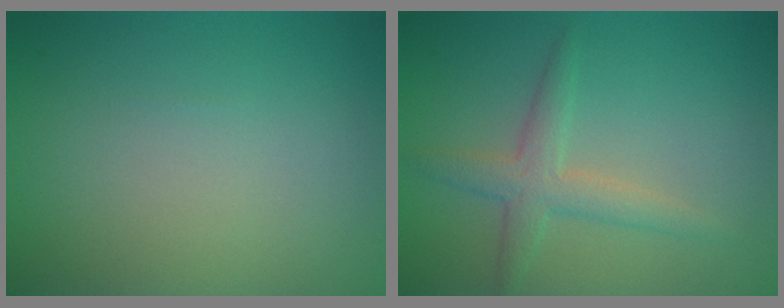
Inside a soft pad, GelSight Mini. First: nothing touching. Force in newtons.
{"total": 2.8, "press": 2.8, "slide": 0.0}